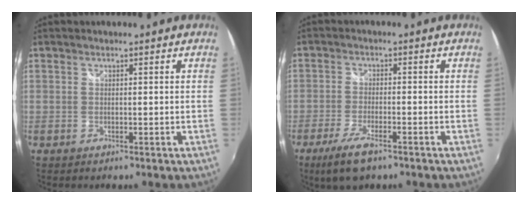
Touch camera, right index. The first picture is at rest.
{"total": 7.6, "force": [-5.0, 2.2, 5.2], "torque": [-0.129, -0.019, -0.095]}